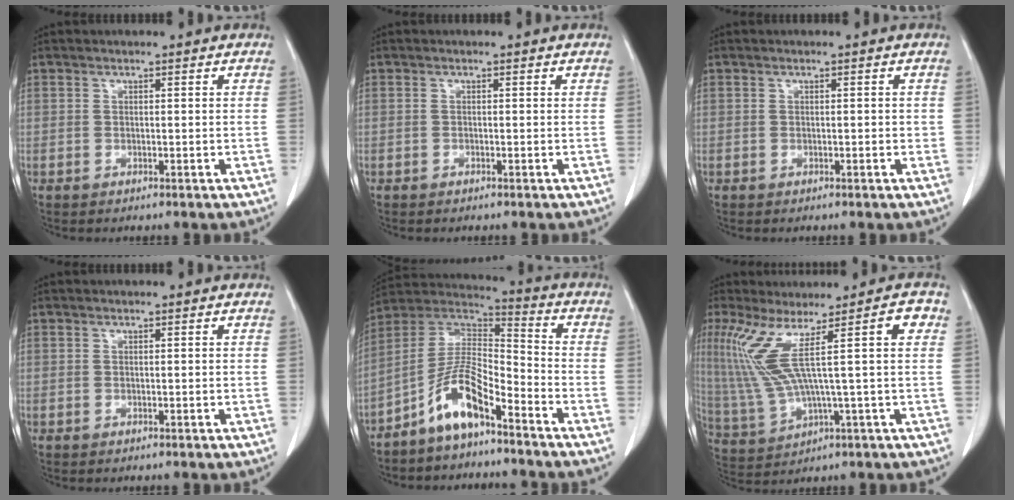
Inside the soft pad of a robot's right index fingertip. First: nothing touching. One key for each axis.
{"total": 0.0}
{"total": 0.7, "fx": -0.1, "fy": 0.3, "fz": 0.6, "tx": -0.008, "ty": 0.001, "tz": -0.001}
{"total": 0.0}
{"total": 10.2, "fx": -6.6, "fy": 2.6, "fz": 7.4, "tx": -0.155, "ty": 0.019, "tz": -0.129}
{"total": 10.6, "fx": 3.3, "fy": -0.5, "fz": 10.1, "tx": -0.202, "ty": 0.013, "tz": 0.074}